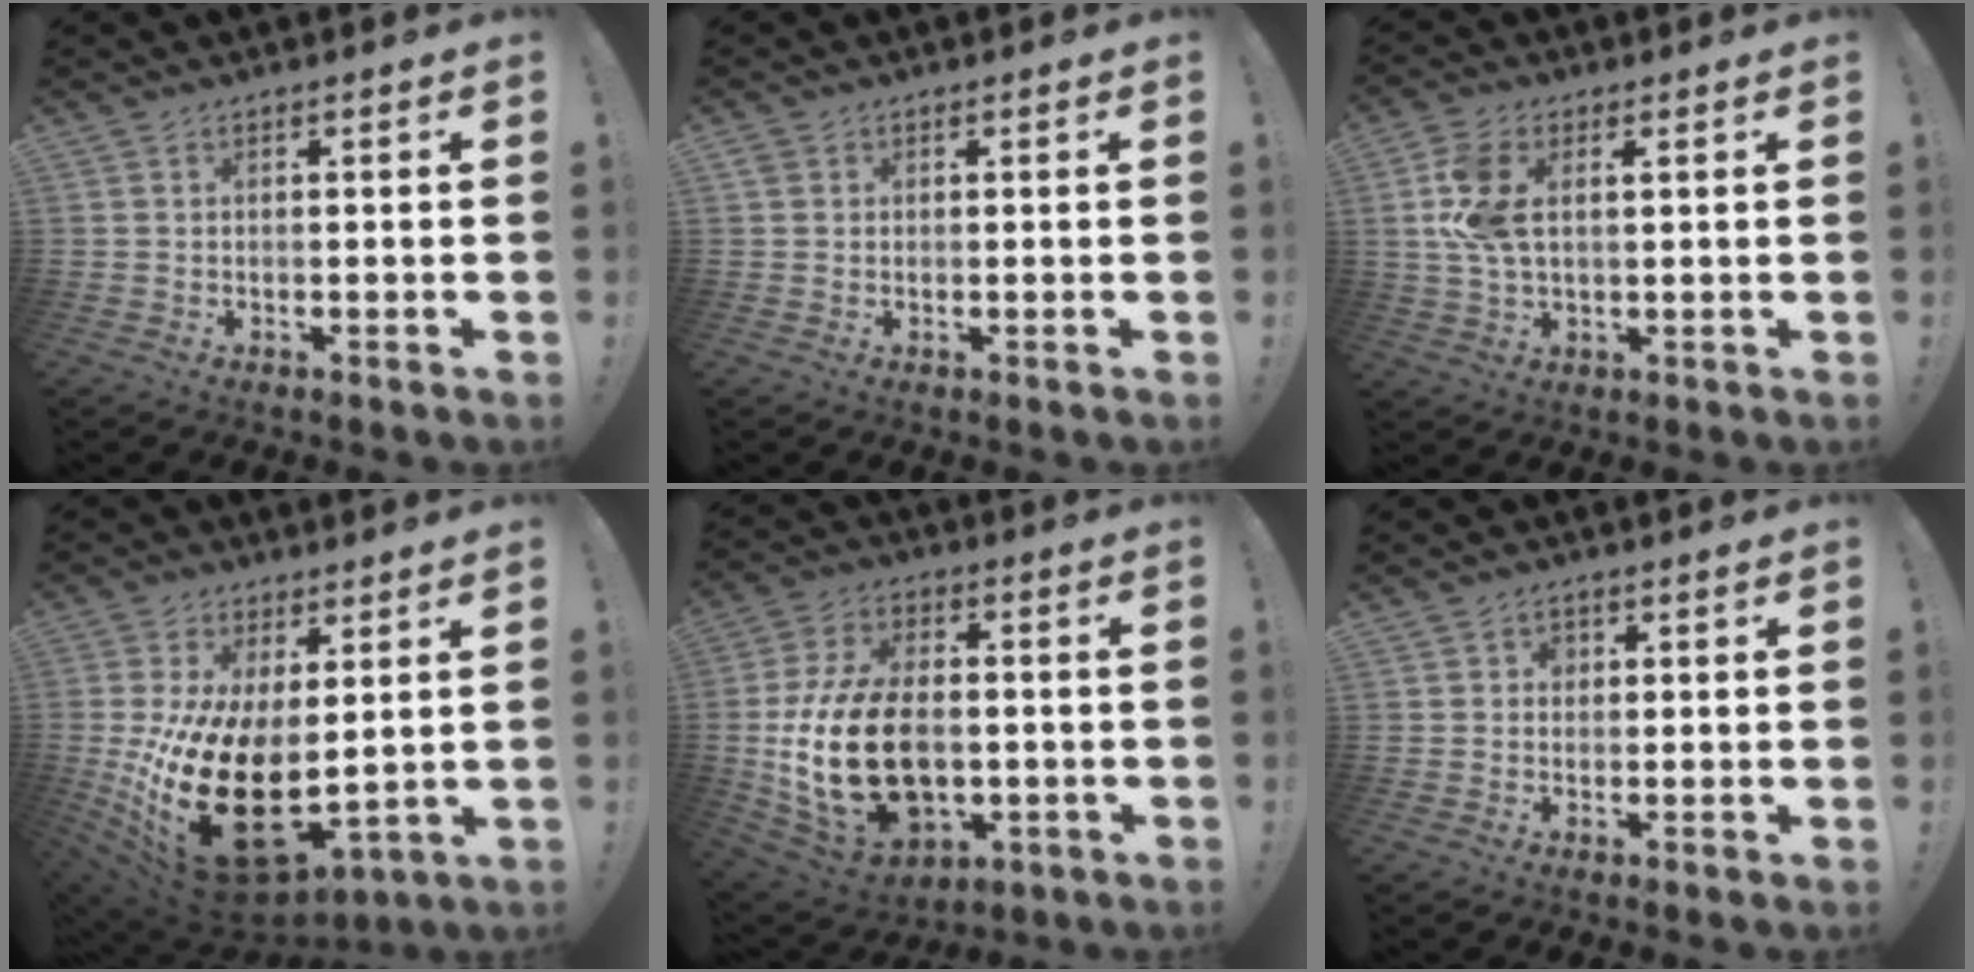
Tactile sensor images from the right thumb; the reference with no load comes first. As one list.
[{"total": 1.3, "force": [0.7, 1.0, 0.4], "torque": [-0.006, 0.001, 0.013]}, {"total": 9.4, "force": [2.4, 4.9, 7.7], "torque": [-0.146, -0.004, 0.046]}, {"total": 23.6, "force": [-2.0, 13.2, 19.4], "torque": [-0.368, -0.006, -0.006]}, {"total": 23.6, "force": [-3.5, 15.4, 17.6], "torque": [-0.344, 0.023, -0.044]}, {"total": 1.9, "force": [0.2, 1.7, 0.9], "torque": [-0.017, 0.005, 0.003]}]